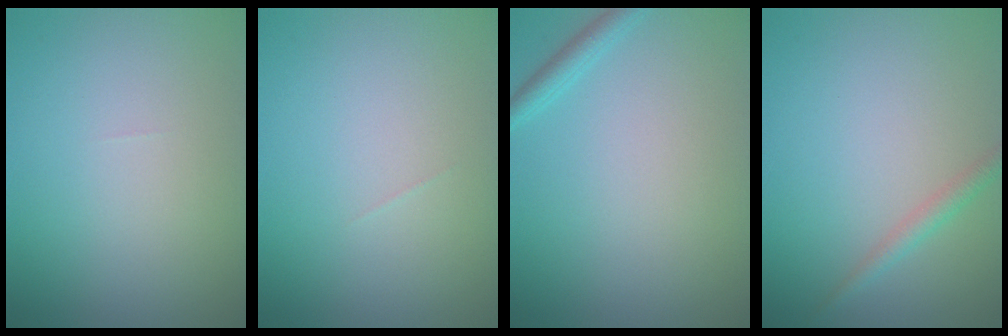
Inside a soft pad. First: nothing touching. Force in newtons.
{"total": 0.0}
{"total": 1.5, "press": 1.5, "slide": 0.2}
{"total": 1.4, "press": 1.4, "slide": 0.1}